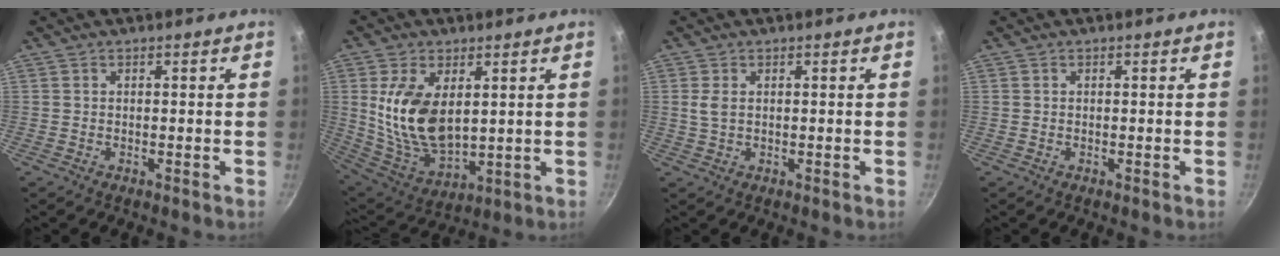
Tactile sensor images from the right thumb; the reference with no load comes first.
{"total": 14.9, "force": [3.0, 8.5, 11.9], "torque": [-0.215, -0.031, 0.073]}
{"total": 2.1, "force": [0.5, 1.2, 1.7], "torque": [-0.033, -0.001, 0.010]}
{"total": 0.0}